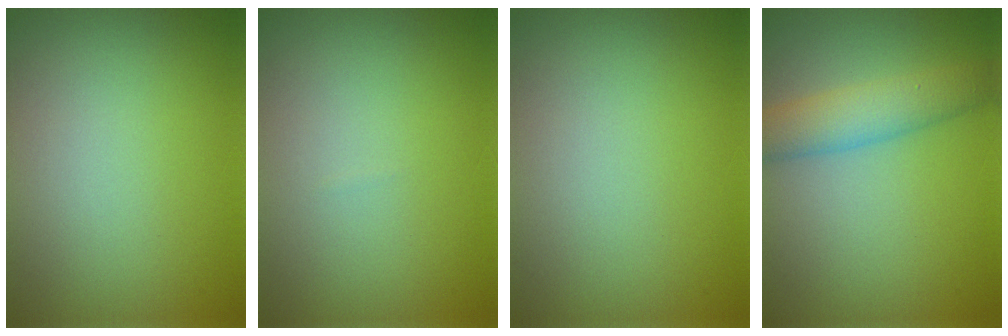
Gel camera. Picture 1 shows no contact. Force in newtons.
{"total": 0.0}
{"total": 0.0}
{"total": 4.1, "press": 4.0, "slide": 0.4}